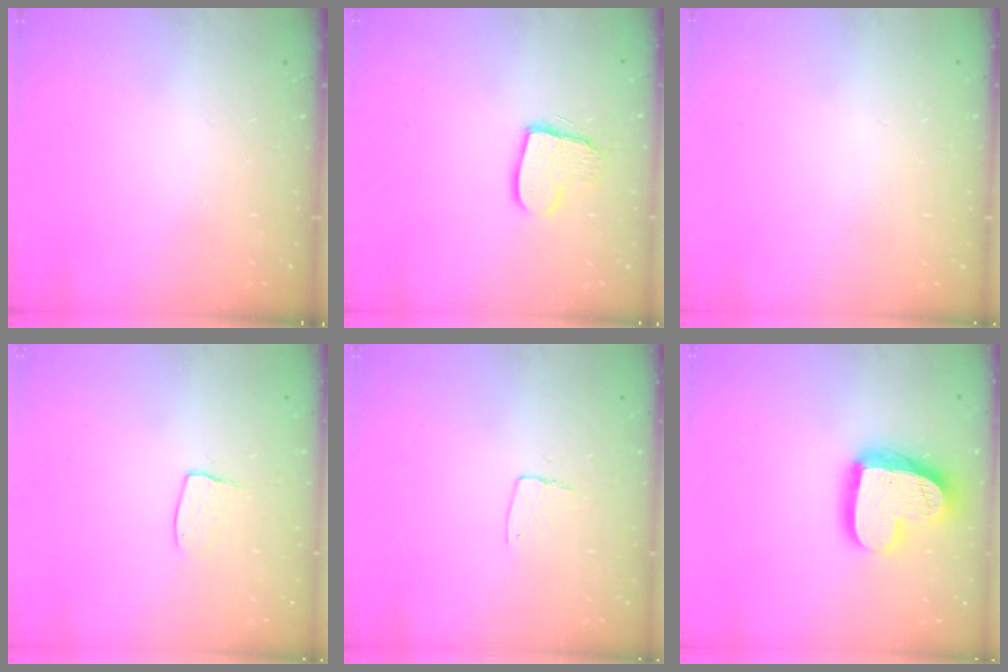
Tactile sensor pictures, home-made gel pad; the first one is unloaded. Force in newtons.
{"total": 10.3, "press": 10.3, "slide": 0.8}
{"total": 0.0}
{"total": 6.6, "press": 6.6, "slide": 0.4}
{"total": 4.9, "press": 4.8, "slide": 0.3}
{"total": 18.7, "press": 18.7, "slide": 1.4}